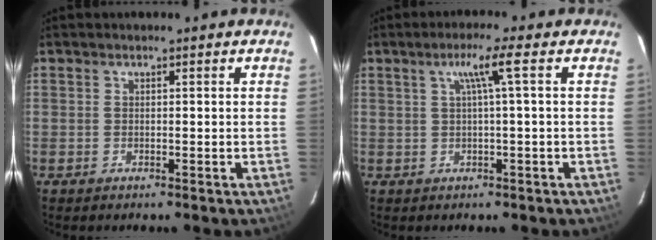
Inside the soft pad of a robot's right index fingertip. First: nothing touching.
{"total": 4.0, "force": [1.0, -0.9, 3.8], "torque": [-0.066, 0.005, 0.020]}